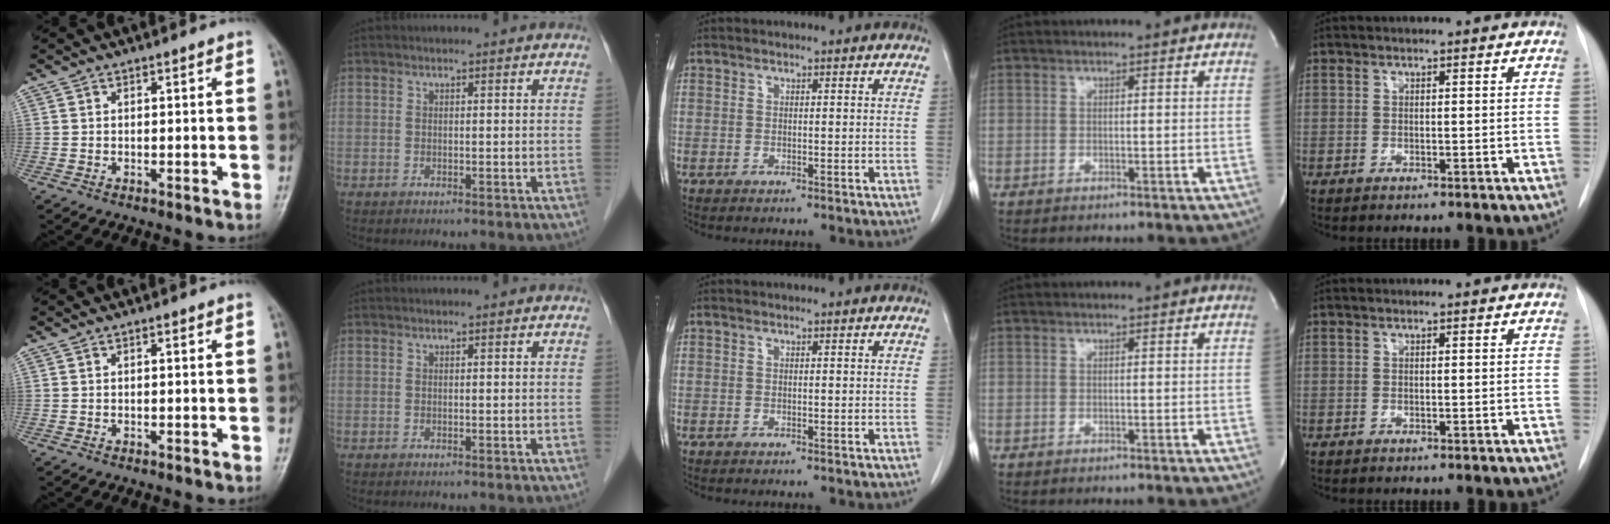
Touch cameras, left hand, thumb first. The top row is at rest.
{}